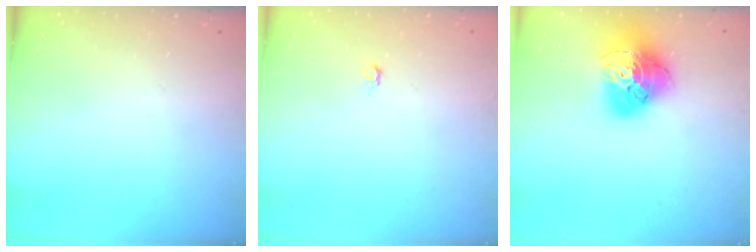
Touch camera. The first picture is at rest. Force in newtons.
{"total": 3.6, "press": 3.5, "slide": 0.8}
{"total": 18.4, "press": 18.3, "slide": 1.9}